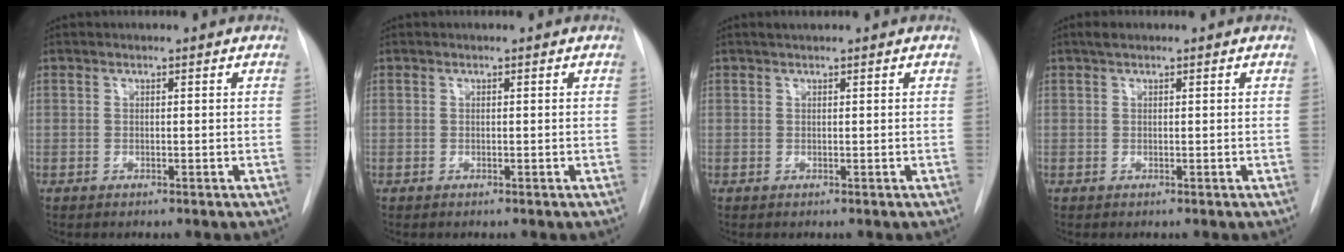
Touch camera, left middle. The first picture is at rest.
{"total": 0.0}
{"total": 0.8, "force": [0.7, 0.0, 0.4], "torque": [-0.010, 0.007, 0.015]}
{"total": 1.1, "force": [0.9, 0.4, 0.6], "torque": [-0.016, 0.014, 0.014]}